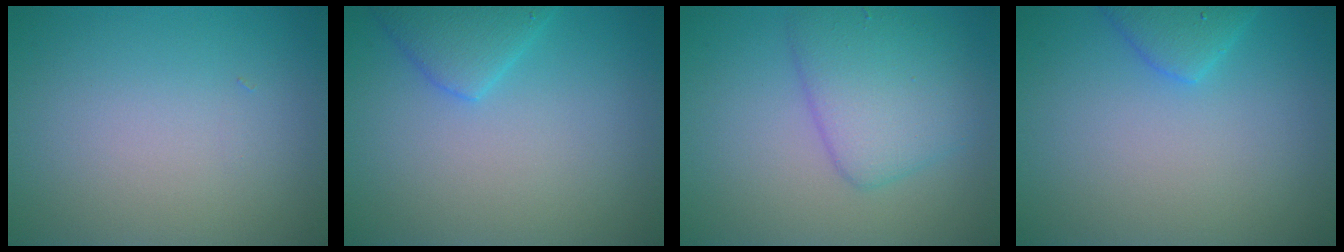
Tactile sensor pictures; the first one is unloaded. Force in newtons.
{"total": 2.9, "press": 2.9, "slide": 0.2}
{"total": 4.6, "press": 4.6, "slide": 0.1}
{"total": 2.3, "press": 2.3, "slide": 0.2}